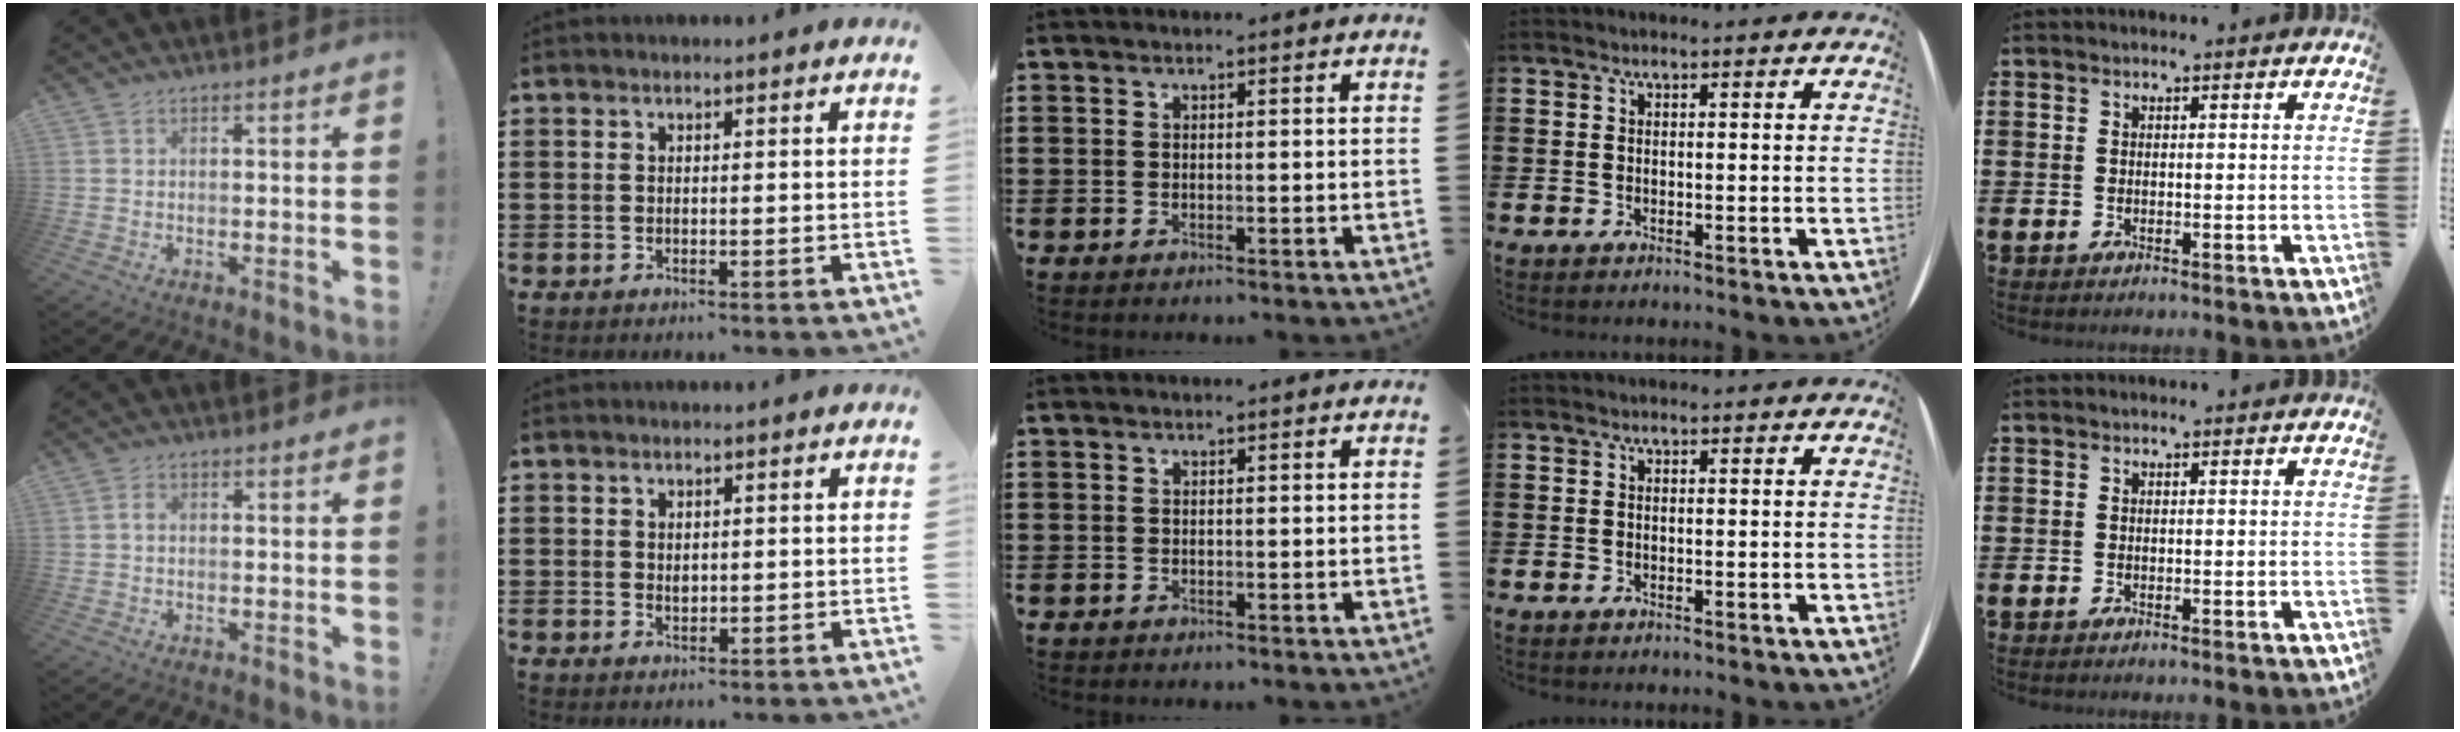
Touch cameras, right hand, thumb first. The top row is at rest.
{"thumb": {"total": 1.1, "force": [-0.4, 0.7, 0.8], "torque": [-0.018, 0.006, -0.007]}, "index": {"total": 1.0, "force": [0.4, 0.8, 0.6], "torque": [-0.012, 0.006, 0.008]}}